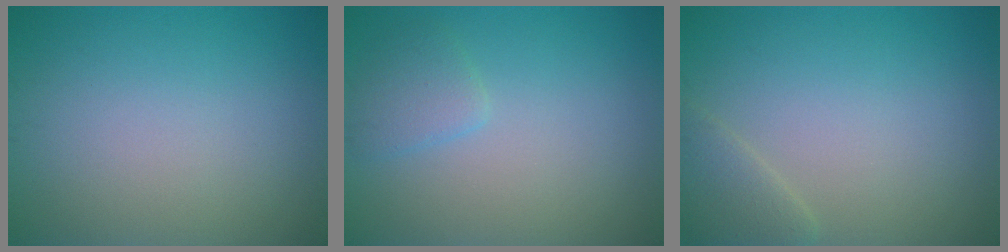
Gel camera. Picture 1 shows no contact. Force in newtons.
{"total": 1.8, "press": 1.8, "slide": 0.2}
{"total": 2.0, "press": 2.0, "slide": 0.2}